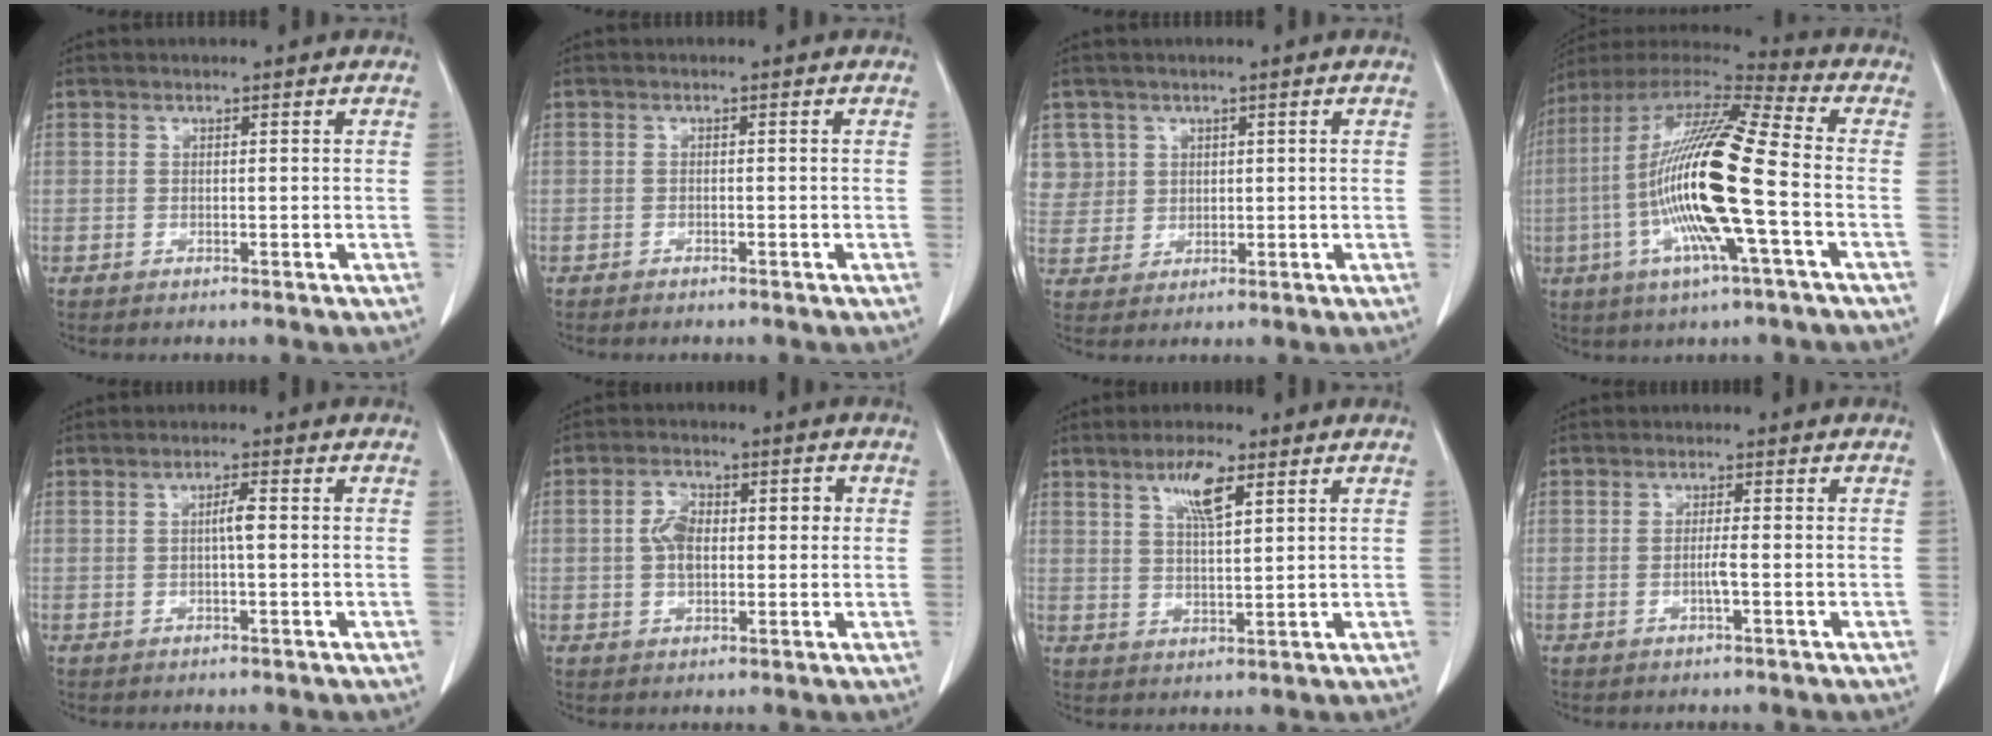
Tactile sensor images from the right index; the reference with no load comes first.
{"total": 1.4, "force": [-1.1, 0.6, 0.6], "torque": [-0.011, 0.000, -0.013]}
{"total": 7.8, "force": [2.9, 7.2, 0.8], "torque": [-0.029, 0.025, 0.076]}
{"total": 21.1, "force": [-3.8, 2.0, 20.7], "torque": [-0.423, -0.012, -0.078]}
{"total": 2.6, "force": [0.1, 0.6, 2.5], "torque": [-0.050, 0.007, 0.004]}
{"total": 7.1, "force": [0.6, 3.9, 5.8], "torque": [-0.110, 0.026, 0.011]}
{"total": 6.3, "force": [3.3, 1.5, 5.2], "torque": [-0.098, 0.002, 0.060]}
{"total": 2.3, "force": [-0.6, 0.3, 2.2], "torque": [-0.045, 0.001, -0.010]}